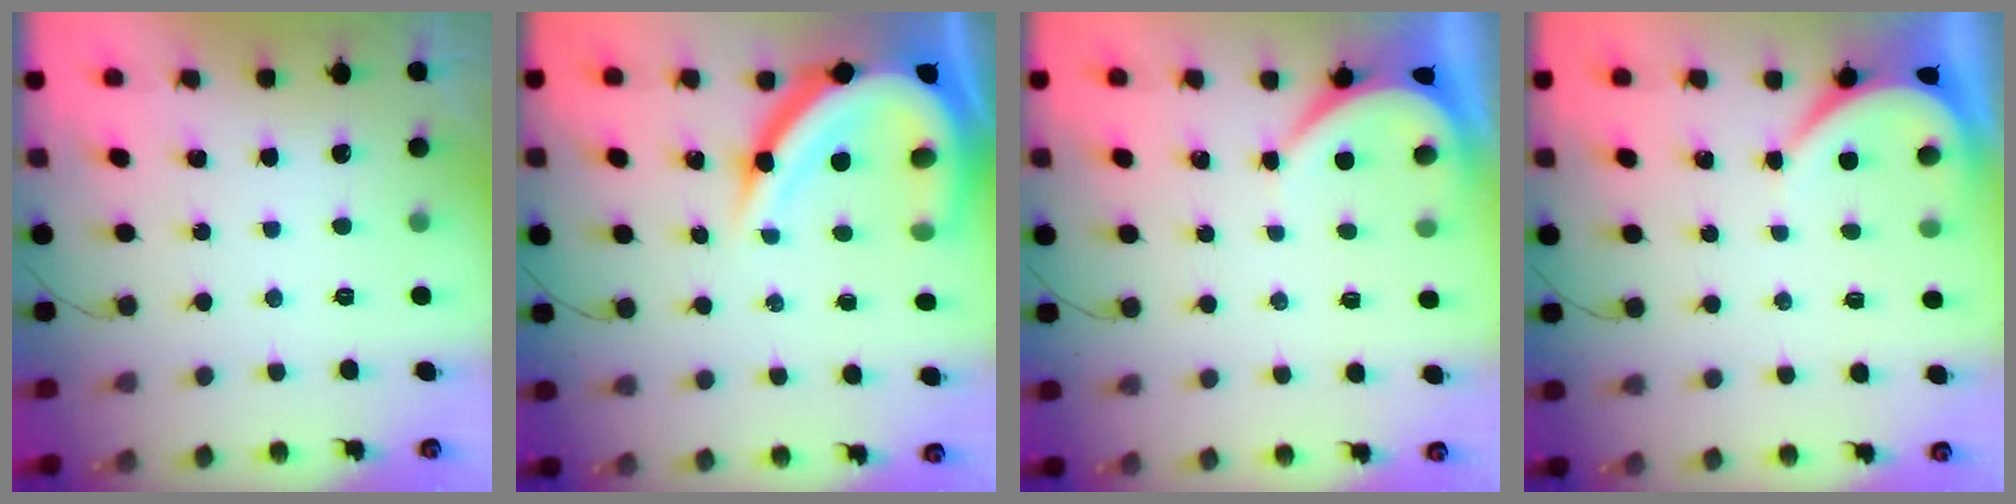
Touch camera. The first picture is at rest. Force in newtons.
{"total": 20.4, "press": 20.3, "slide": 2.2}
{"total": 3.9, "press": 3.9, "slide": 0.6}
{"total": 3.9, "press": 3.8, "slide": 0.5}